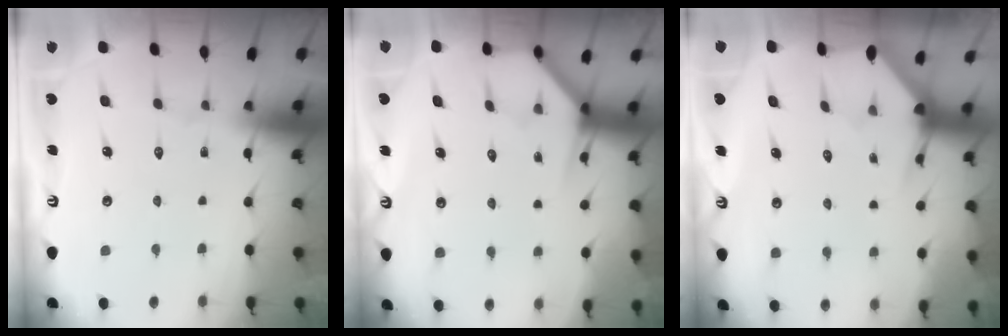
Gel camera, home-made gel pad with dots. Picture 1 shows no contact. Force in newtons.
{"total": 3.8, "press": 3.8, "slide": 0.2}
{"total": 3.2, "press": 3.2, "slide": 0.3}